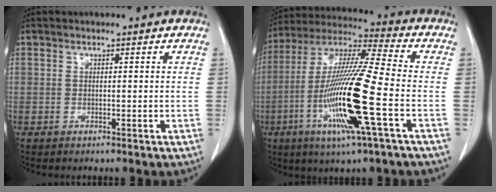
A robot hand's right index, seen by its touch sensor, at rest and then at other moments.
{"total": 18.4, "force": [-5.2, 0.2, 17.7], "torque": [-0.359, -0.019, -0.104]}